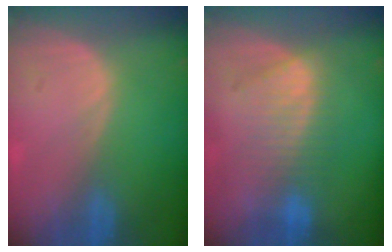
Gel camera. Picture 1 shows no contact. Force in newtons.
{"total": 6.9, "press": 6.9, "slide": 0.6}